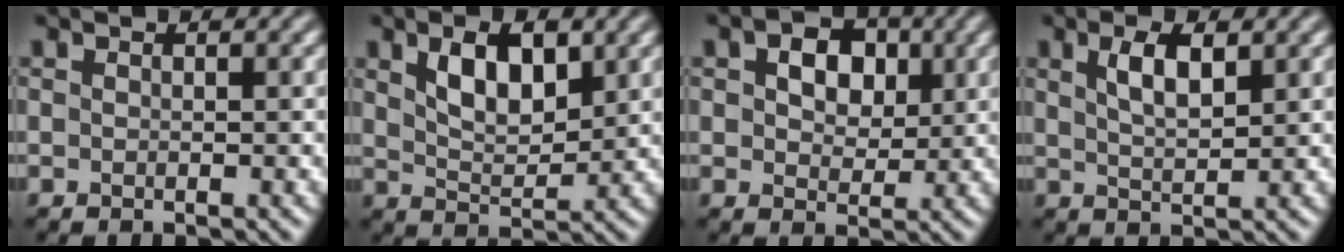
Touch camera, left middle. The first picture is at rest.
{"total": 4.7, "force": [2.1, 2.3, 3.6], "torque": [-0.066, 0.002, 0.038]}
{"total": 5.1, "force": [1.7, 3.5, 3.3], "torque": [-0.050, 0.006, 0.007]}
{"total": 3.1, "force": [1.5, 1.0, 2.5], "torque": [-0.047, 0.002, 0.029]}